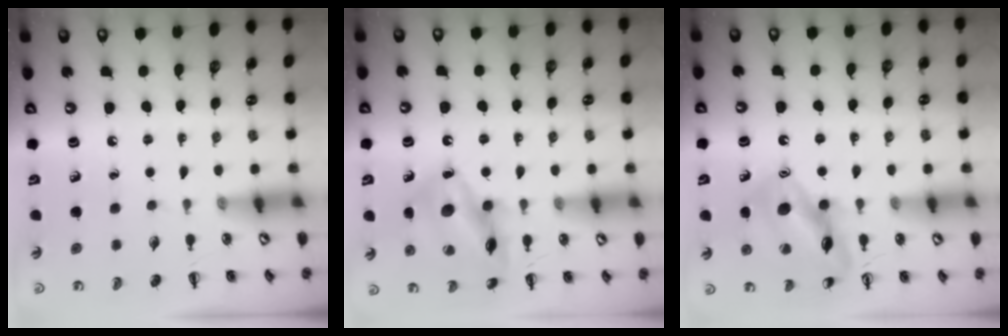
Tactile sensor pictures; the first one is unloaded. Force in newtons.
{"total": 16.7, "press": 16.6, "slide": 1.7}
{"total": 14.9, "press": 14.8, "slide": 1.4}